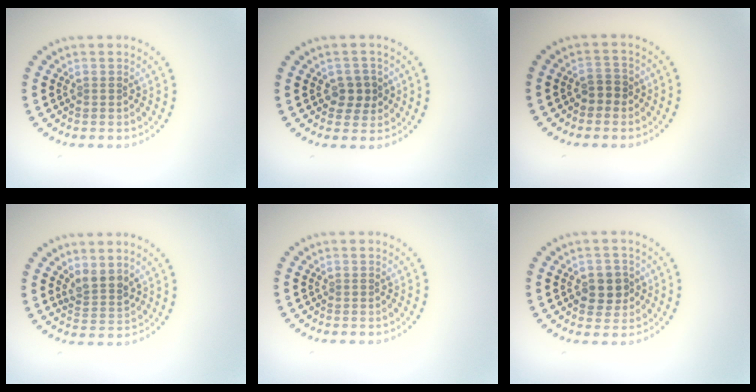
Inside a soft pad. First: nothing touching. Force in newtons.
{"total": 2.1, "press": 2.0, "slide": 0.7}
{"total": 1.6, "press": 1.5, "slide": 0.6}
{"total": 2.2, "press": 1.8, "slide": 1.2}
{"total": 0.0}
{"total": 2.9, "press": 2.8, "slide": 0.8}